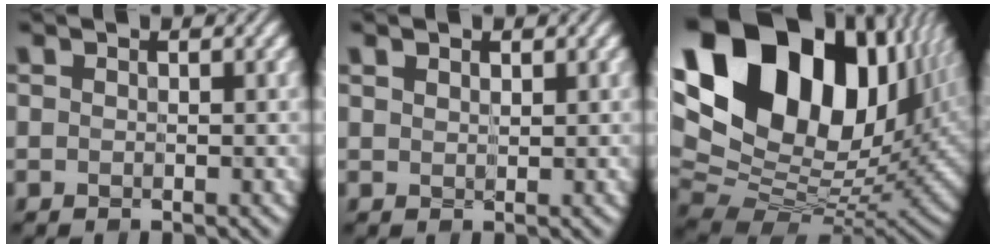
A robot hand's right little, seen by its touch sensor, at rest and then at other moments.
{"total": 1.0, "force": [0.6, 0.6, 0.6], "torque": [-0.012, 0.002, 0.013]}
{"total": 21.0, "force": [7.8, 13.4, 14.2], "torque": [-0.302, 0.043, 0.141]}